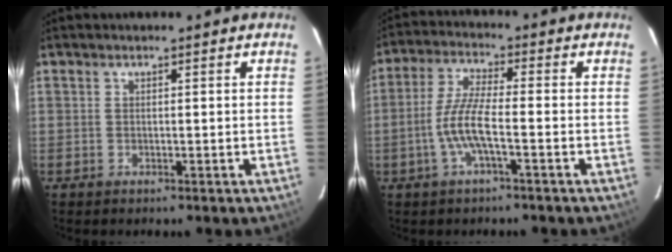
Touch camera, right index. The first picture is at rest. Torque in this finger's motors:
{"motor_torque": [0.93, -0.51, 0.53, 0.14]}